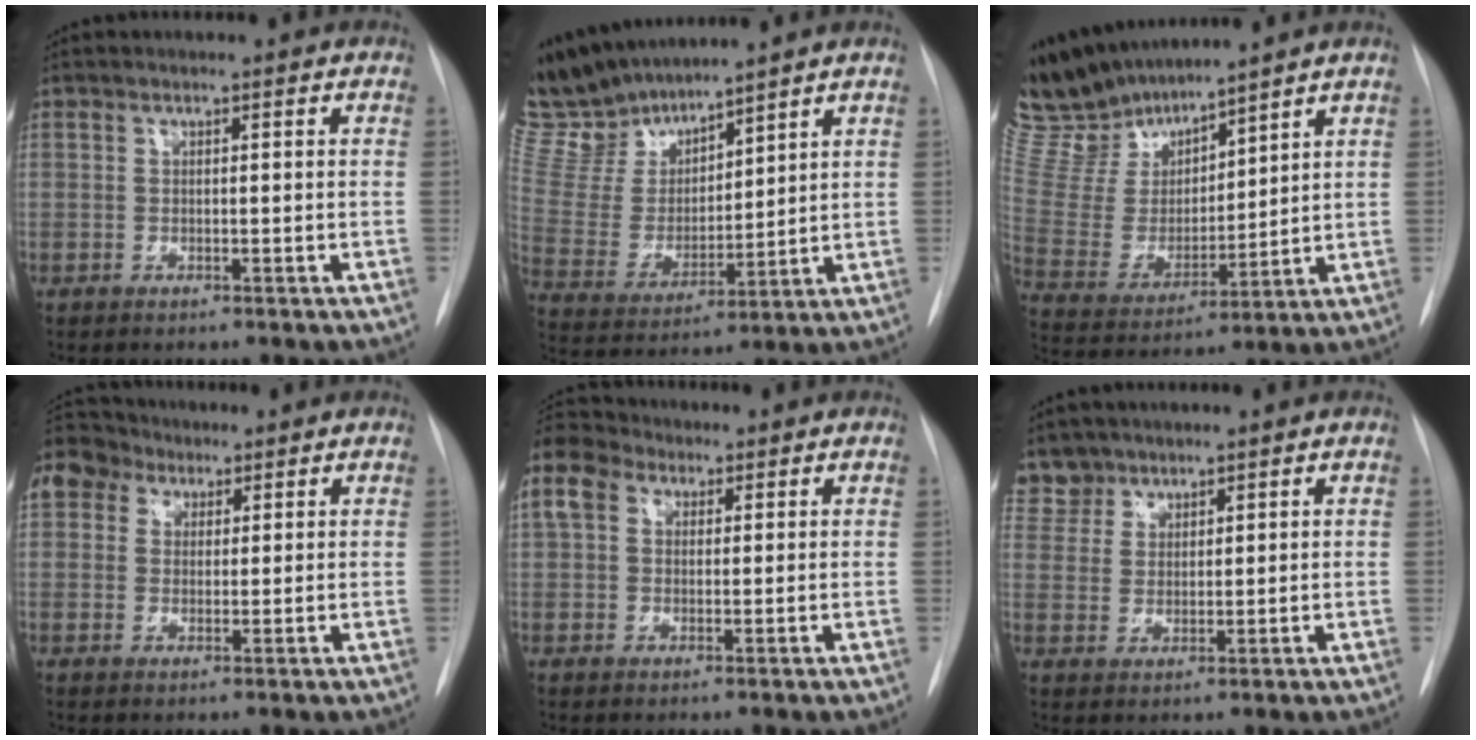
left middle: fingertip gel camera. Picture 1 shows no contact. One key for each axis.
{"total": 12.7, "fx": 12.1, "fy": 2.6, "fz": 2.8, "tx": -0.072, "ty": -0.004, "tz": 0.254}
{"total": 13.7, "fx": 12.8, "fy": 3.3, "fz": 3.5, "tx": -0.082, "ty": -0.005, "tz": 0.264}
{"total": 9.7, "fx": 5.7, "fy": 7.5, "fz": 2.4, "tx": -0.072, "ty": 0.045, "tz": 0.109}
{"total": 14.0, "fx": 7.0, "fy": 10.4, "fz": 6.2, "tx": -0.192, "ty": 0.069, "tz": 0.135}
{"total": 4.5, "fx": 3.8, "fy": 2.4, "fz": -0.5, "tx": 0.019, "ty": 0.004, "tz": 0.075}